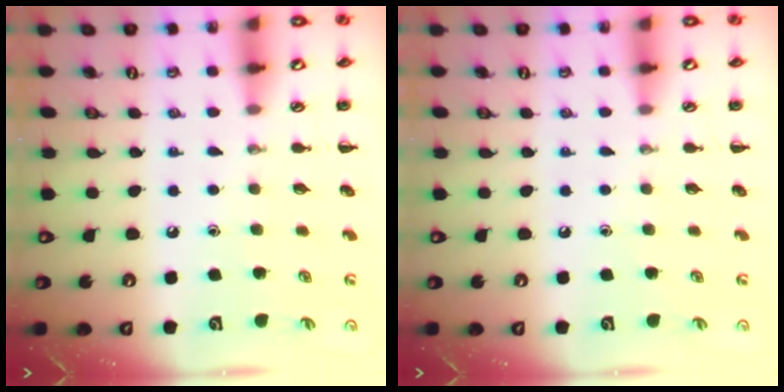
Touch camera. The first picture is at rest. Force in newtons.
{"total": 0.0}